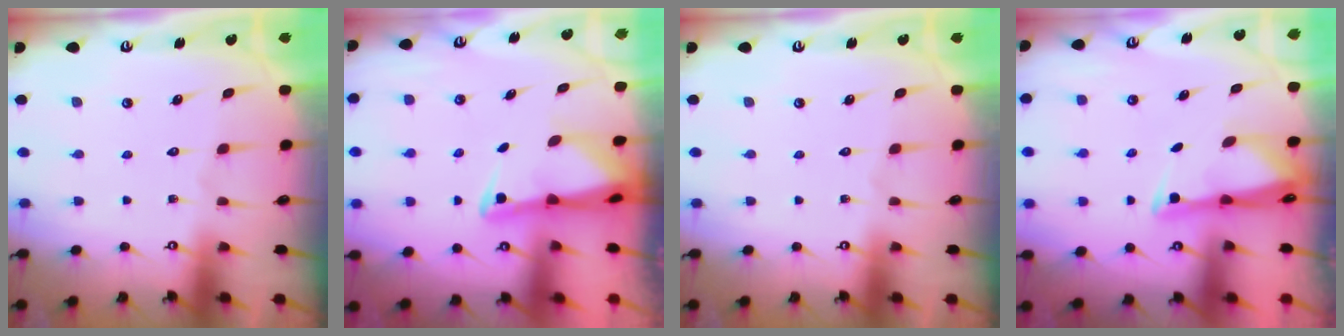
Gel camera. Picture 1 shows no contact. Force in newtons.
{"total": 2.3, "press": 2.2, "slide": 0.6}
{"total": 0.0}
{"total": 2.5, "press": 2.5, "slide": 0.4}